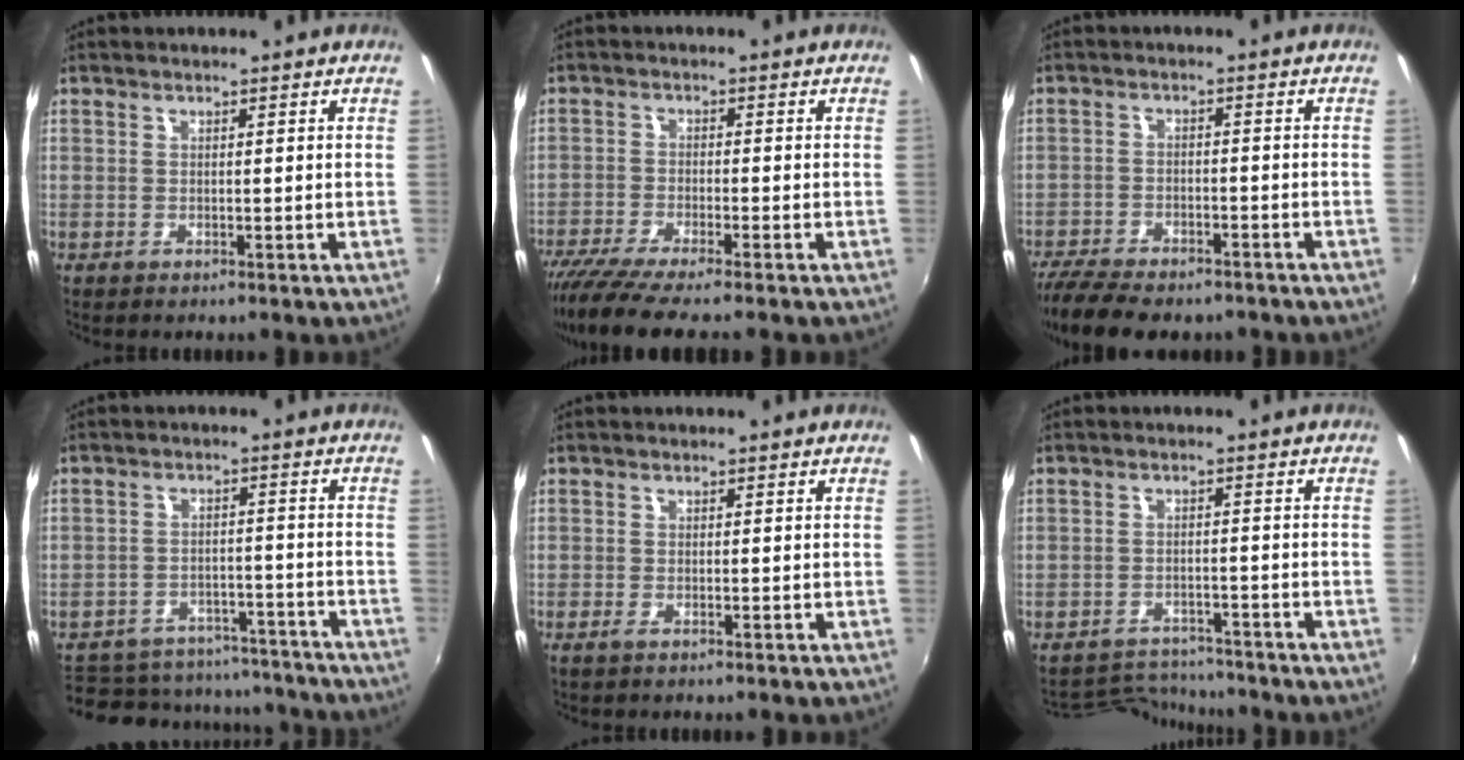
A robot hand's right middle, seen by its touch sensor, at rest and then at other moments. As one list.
[{"total": 8.4, "force": [-7.2, -0.1, 4.5], "torque": [-0.104, -0.033, -0.125]}, {"total": 13.5, "force": [-11.0, 4.4, 6.4], "torque": [-0.150, -0.035, -0.179]}, {"total": 15.7, "force": [-12.4, 8.7, 4.2], "torque": [-0.107, 0.039, -0.148]}, {"total": 1.2, "force": [-0.8, 0.2, 0.9], "torque": [-0.019, -0.004, -0.017]}, {"total": 7.4, "force": [-7.2, 1.8, 0.2], "torque": [-0.021, 0.016, -0.115]}]